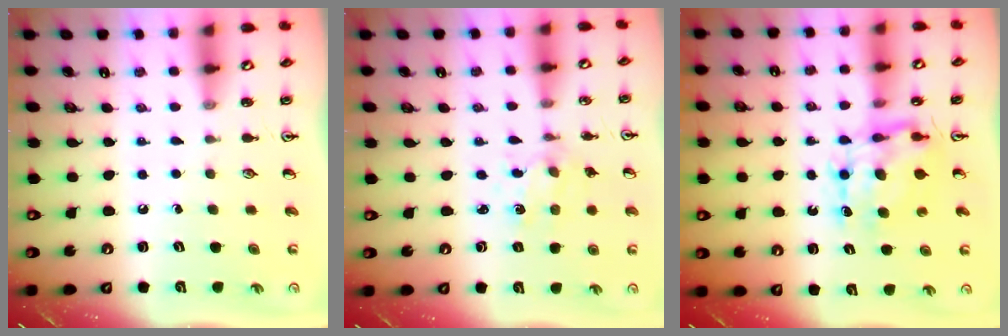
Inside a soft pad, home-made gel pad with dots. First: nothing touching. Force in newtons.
{"total": 1.5, "press": 1.5, "slide": 0.0}
{"total": 8.1, "press": 8.0, "slide": 0.6}